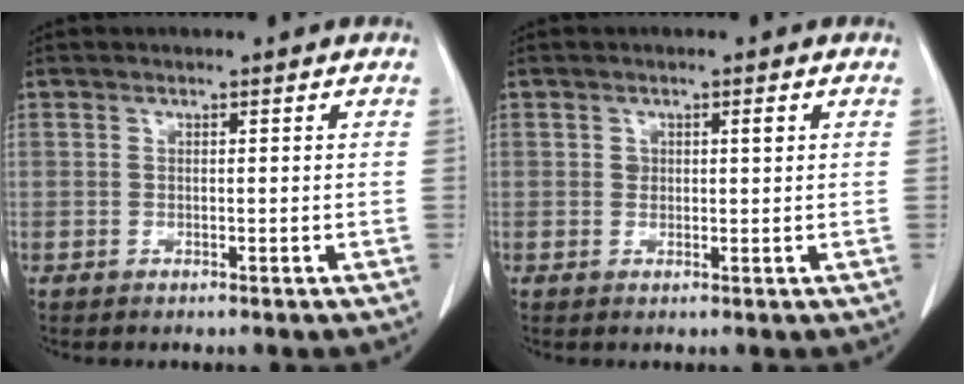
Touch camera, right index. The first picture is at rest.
{"total": 1.3, "force": [0.5, 0.7, 1.0], "torque": [-0.016, 0.003, 0.010]}